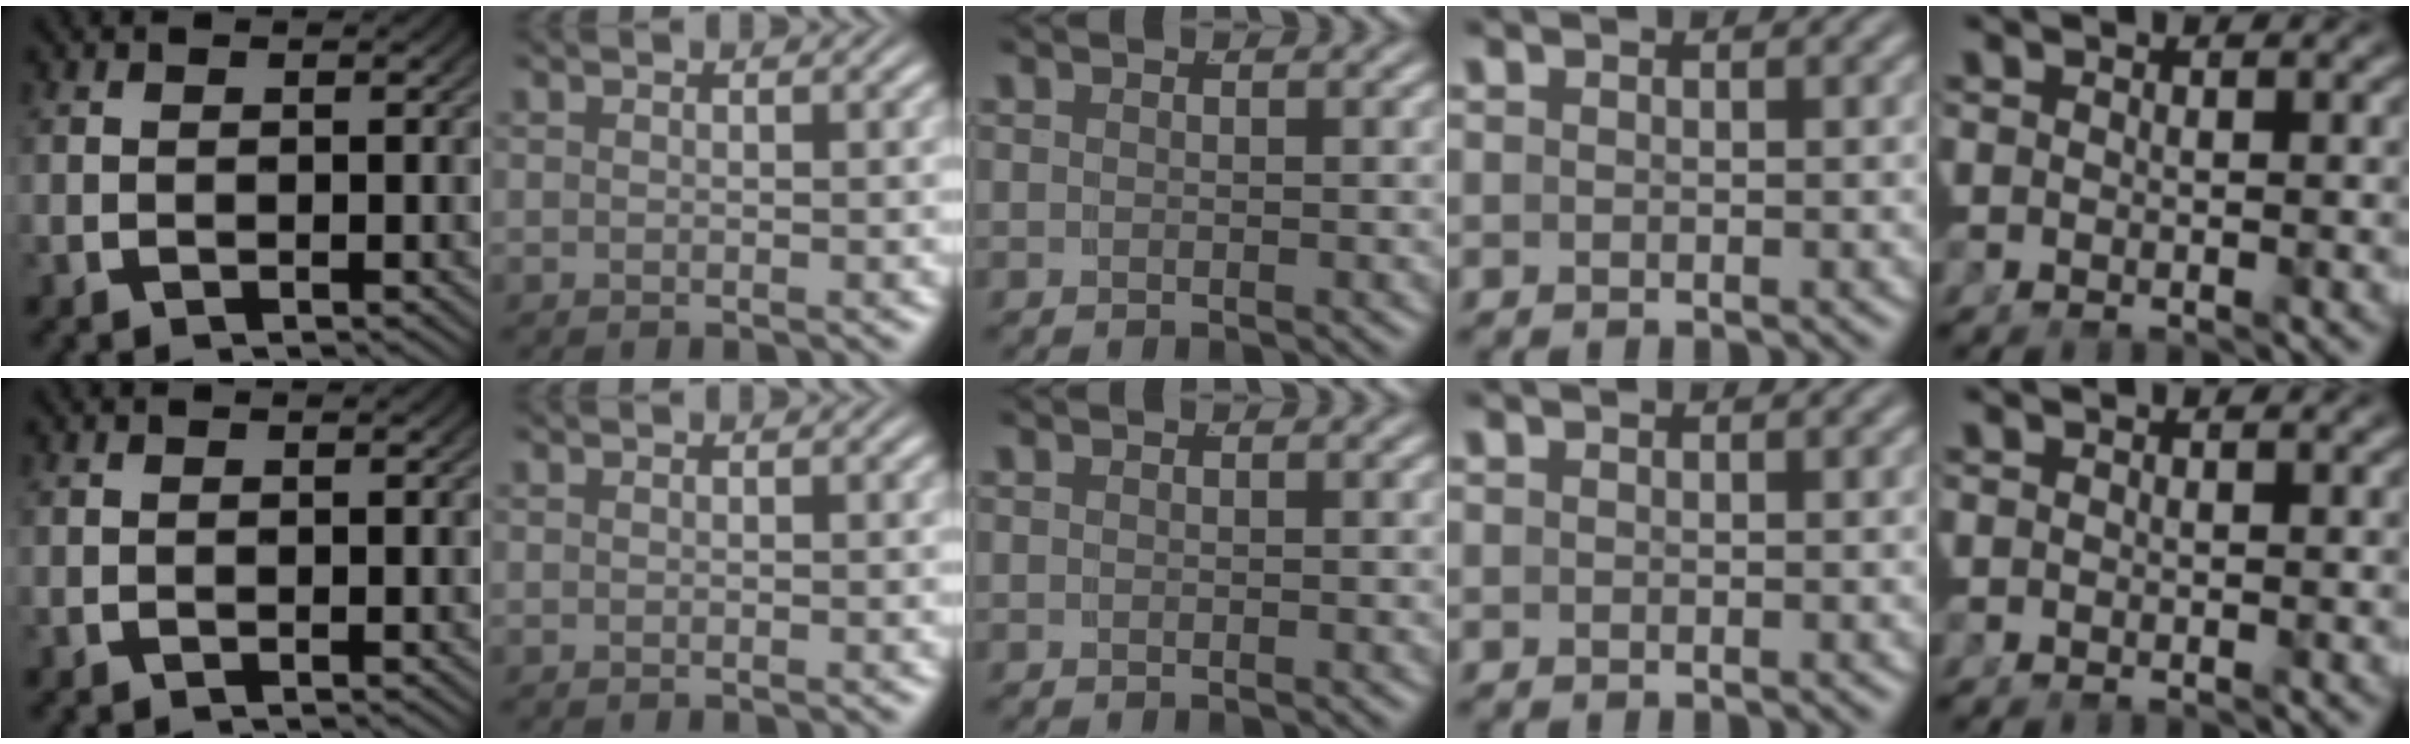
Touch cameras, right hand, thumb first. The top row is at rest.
{}